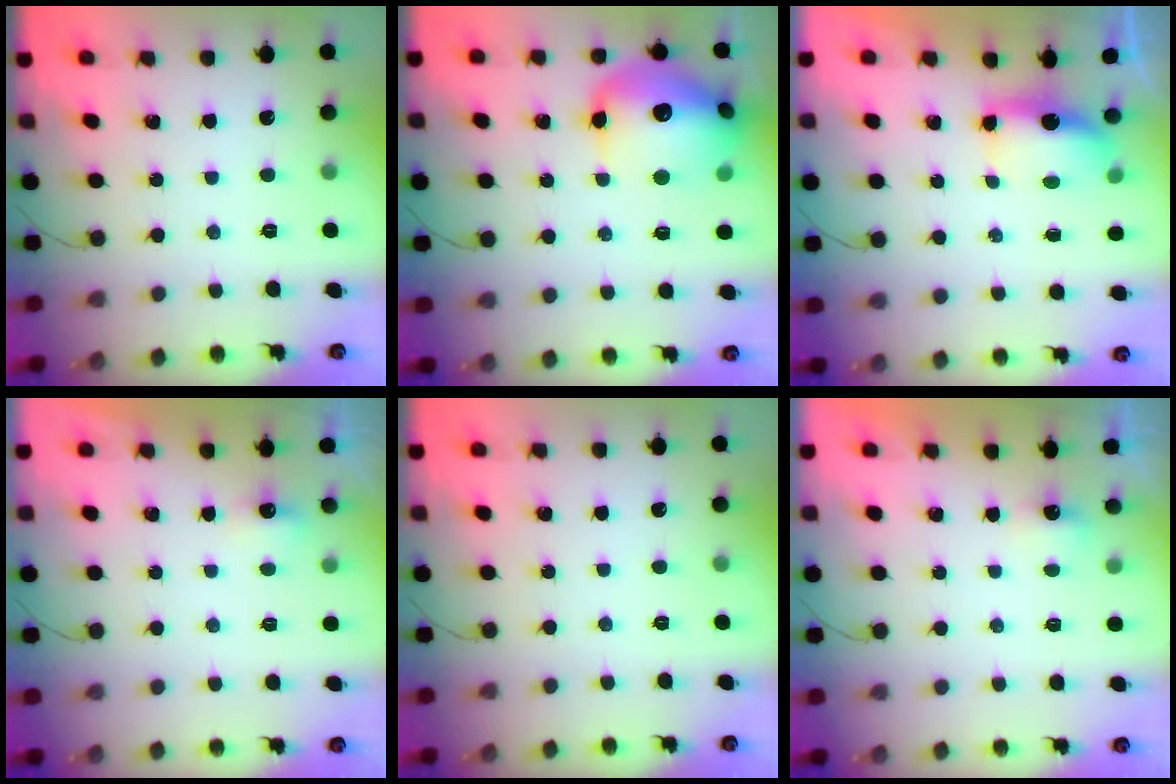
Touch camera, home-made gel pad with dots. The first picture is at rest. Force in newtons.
{"total": 20.1, "press": 20.0, "slide": 2.5}
{"total": 6.5, "press": 6.4, "slide": 0.4}
{"total": 10.5, "press": 3.4, "slide": 9.9}
{"total": 0.0}
{"total": 2.2, "press": 2.2, "slide": 0.5}